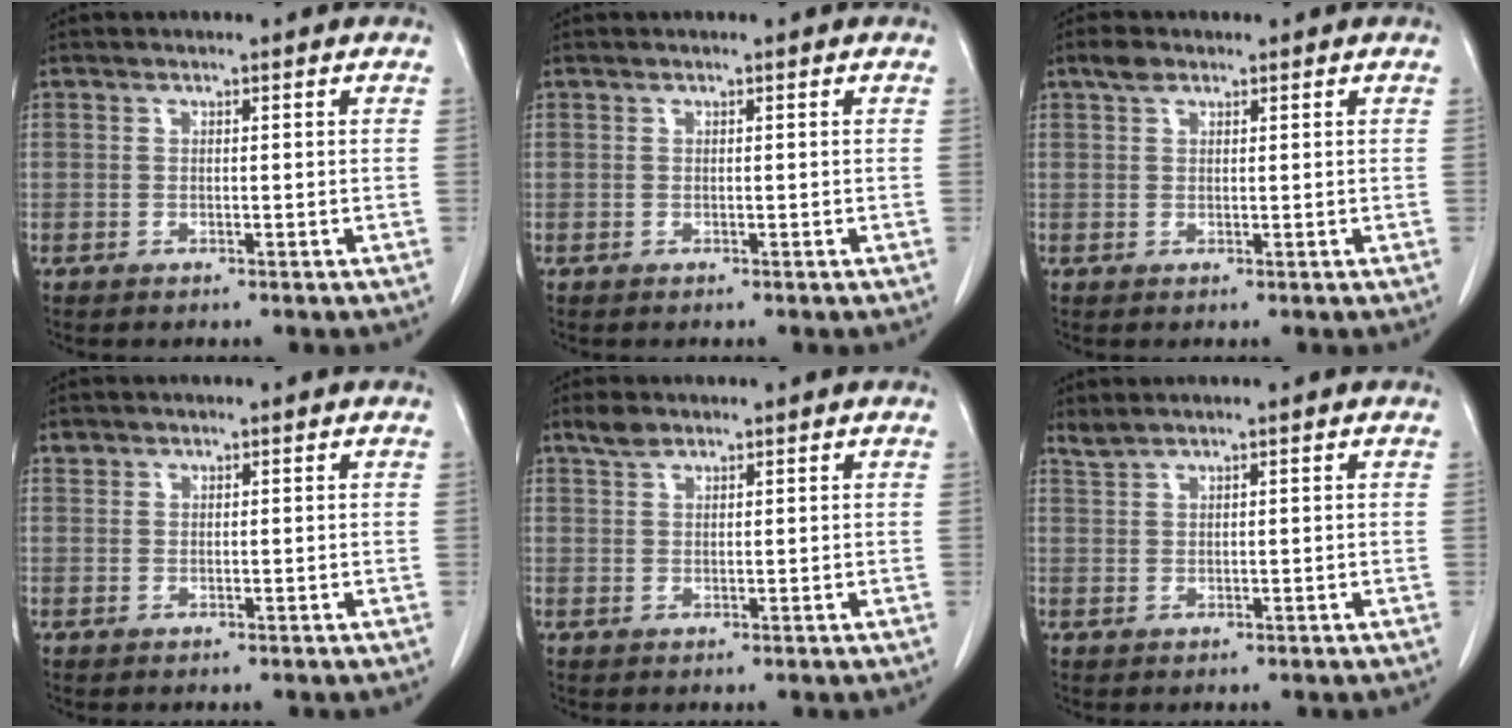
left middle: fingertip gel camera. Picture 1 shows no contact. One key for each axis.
{"total": 0.0}
{"total": 1.9, "fx": 1.3, "fy": 1.0, "fz": 1.0, "tx": -0.024, "ty": 0.010, "tz": 0.024}
{"total": 0.8, "fx": 0.6, "fy": 0.5, "fz": 0.0, "tx": 0.001, "ty": 0.007, "tz": 0.009}
{"total": 2.1, "fx": 1.7, "fy": 0.7, "fz": 0.9, "tx": -0.024, "ty": 0.007, "tz": 0.035}
{"total": 1.4, "fx": 1.3, "fy": -0.2, "fz": 0.4, "tx": -0.012, "ty": 0.010, "tz": 0.033}